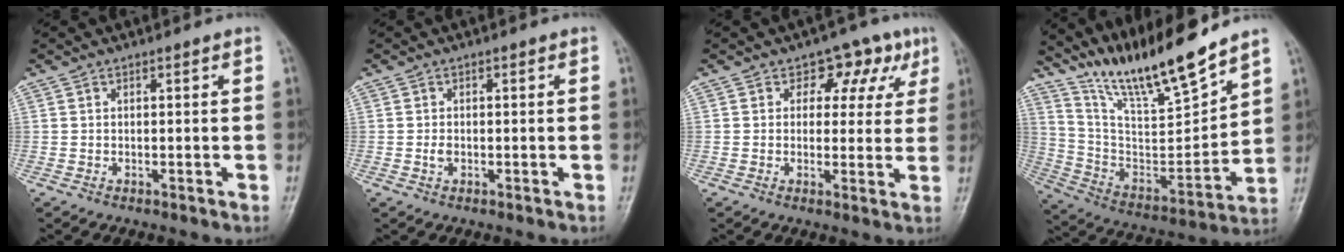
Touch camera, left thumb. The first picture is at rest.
{"total": 1.3, "force": [-0.3, 0.8, 0.9], "torque": [-0.017, -0.001, -0.006]}
{"total": 7.5, "force": [3.4, 5.5, 3.8], "torque": [0.006, -0.004, 0.037]}
{"total": 18.2, "force": [15.3, 2.3, 9.5], "torque": [-0.138, -0.090, 0.288]}